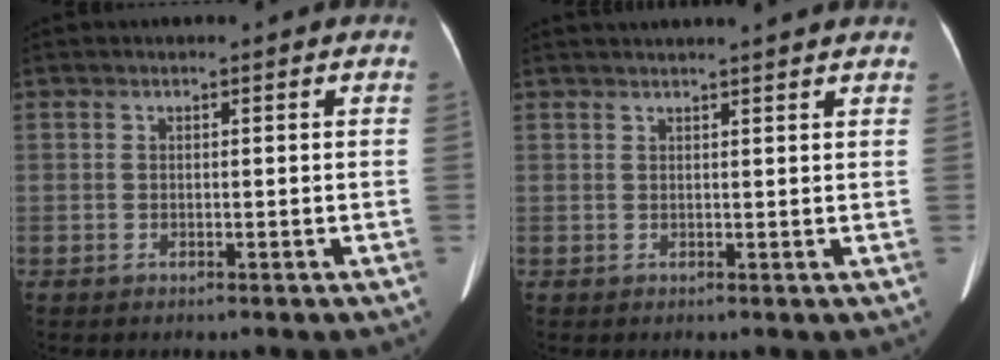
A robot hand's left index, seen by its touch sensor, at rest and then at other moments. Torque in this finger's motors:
{"motor_torque": [0.65, -1.49, 0.03, 0.07]}